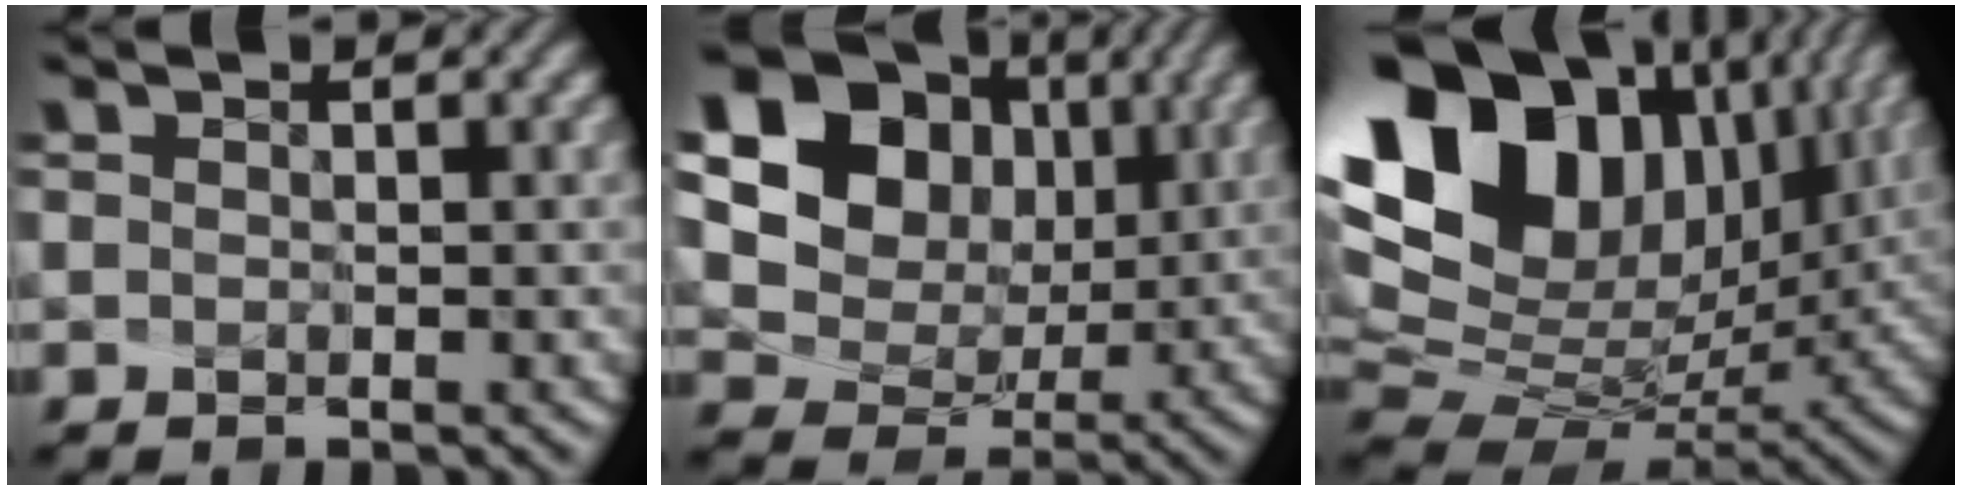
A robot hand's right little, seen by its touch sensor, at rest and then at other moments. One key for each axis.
{"total": 14.2, "fx": 4.5, "fy": 12.0, "fz": 6.1, "tx": -0.159, "ty": 0.027, "tz": 0.091}
{"total": 17.5, "fx": 6.8, "fy": 11.7, "fz": 11.1, "tx": -0.242, "ty": 0.011, "tz": 0.153}